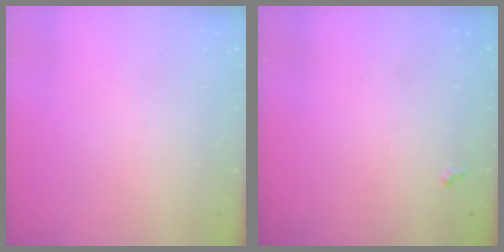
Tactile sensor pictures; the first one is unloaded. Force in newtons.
{"total": 3.6, "press": 3.6, "slide": 0.4}